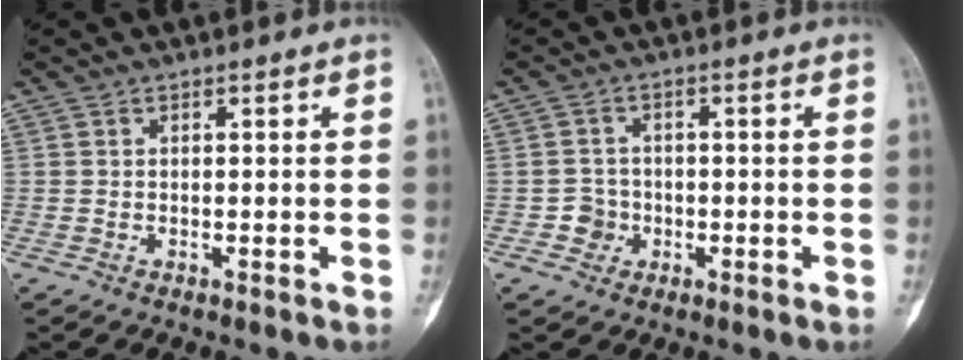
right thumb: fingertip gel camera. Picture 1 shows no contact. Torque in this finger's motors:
{"motor_torque": [0.17, 0.06, 0.22, 0.01, 0.05]}